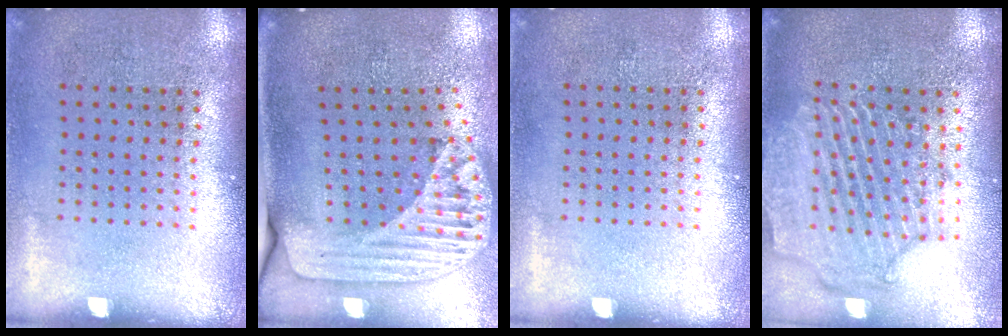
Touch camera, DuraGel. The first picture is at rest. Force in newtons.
{"total": 2.4, "press": 1.7, "slide": 1.7}
{"total": 0.0}
{"total": 2.2, "press": 2.1, "slide": 0.8}